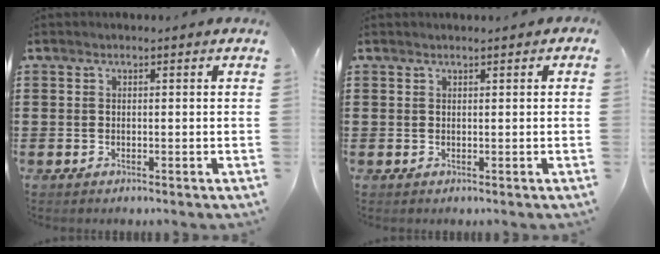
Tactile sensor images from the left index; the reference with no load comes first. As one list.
[{"total": 0.7, "force": [0.5, 0.4, 0.0], "torque": [-0.003, 0.001, 0.011]}]